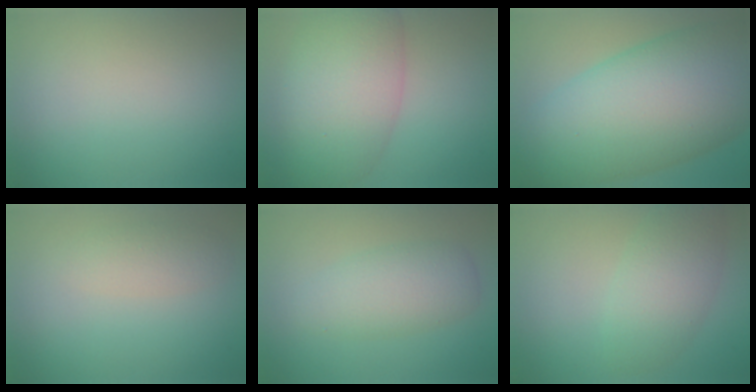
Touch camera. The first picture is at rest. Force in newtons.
{"total": 8.4, "press": 8.4, "slide": 0.4}
{"total": 14.0, "press": 14.0, "slide": 0.1}
{"total": 1.8, "press": 1.8, "slide": 0.0}
{"total": 2.9, "press": 2.9, "slide": 0.2}
{"total": 4.1, "press": 4.1, "slide": 0.1}